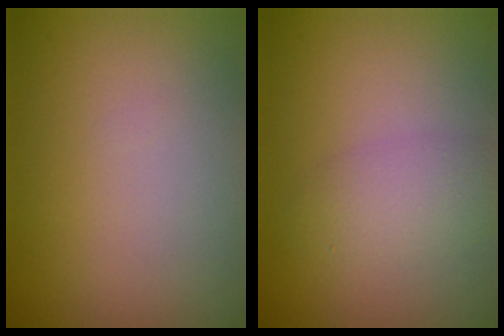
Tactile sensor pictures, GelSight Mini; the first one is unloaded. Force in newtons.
{"total": 1.9, "press": 1.9, "slide": 0.1}